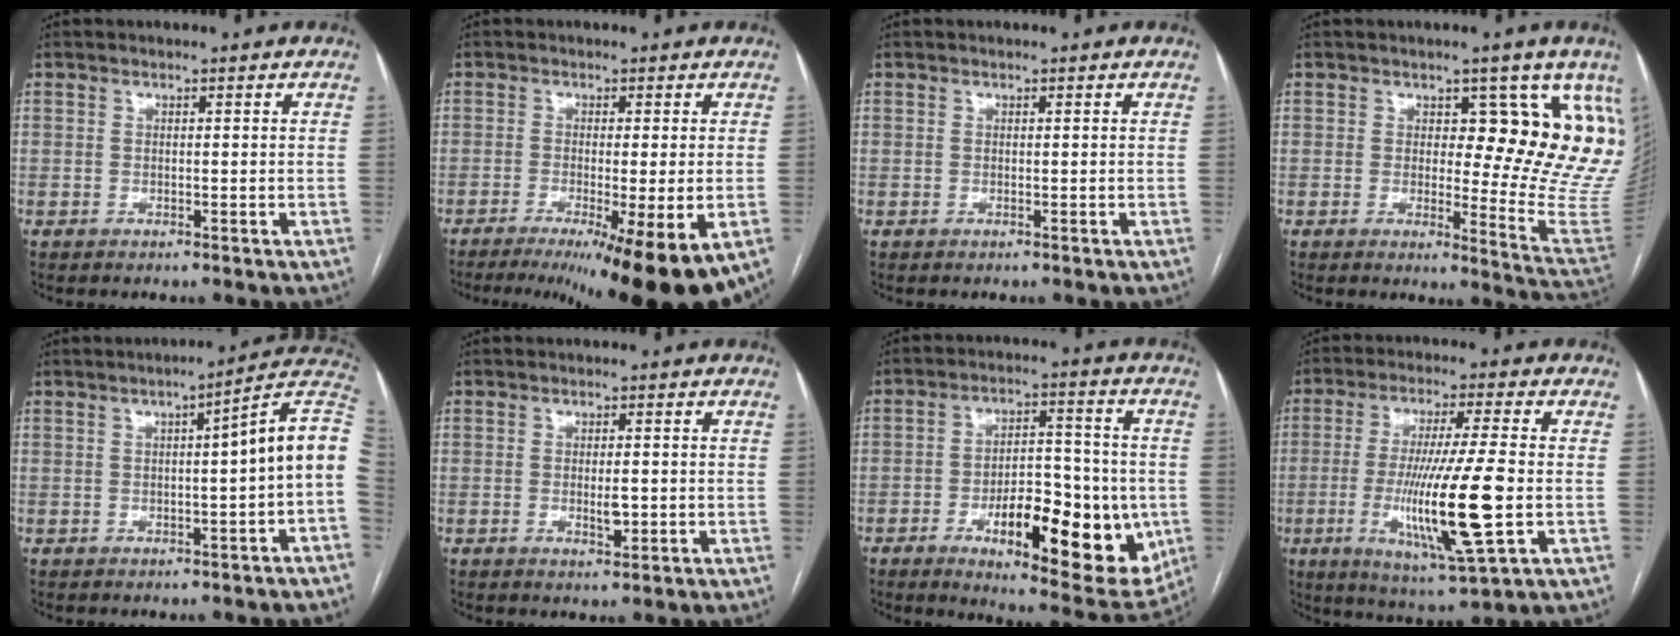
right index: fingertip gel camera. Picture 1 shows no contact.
{"total": 16.2, "force": [-10.3, 0.8, 12.4], "torque": [-0.122, -0.039, -0.146]}
{"total": 0.0}
{"total": 13.4, "force": [6.0, 4.2, 11.2], "torque": [-0.125, -0.023, 0.062]}
{"total": 9.2, "force": [-0.3, -0.5, 9.2], "torque": [-0.109, 0.027, -0.011]}
{"total": 2.5, "force": [-0.3, 0.8, 2.4], "torque": [-0.042, -0.001, 0.000]}
{"total": 19.4, "force": [-5.9, 7.0, 17.2], "torque": [-0.212, 0.006, -0.070]}
{"total": 15.5, "force": [-2.9, 0.4, 15.3], "torque": [-0.291, -0.024, -0.048]}